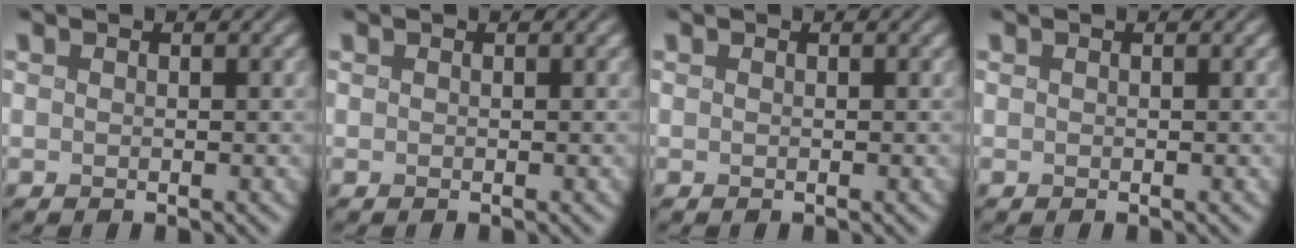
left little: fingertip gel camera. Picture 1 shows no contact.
{"total": 0.0}
{"total": 0.0}
{"total": 0.0}